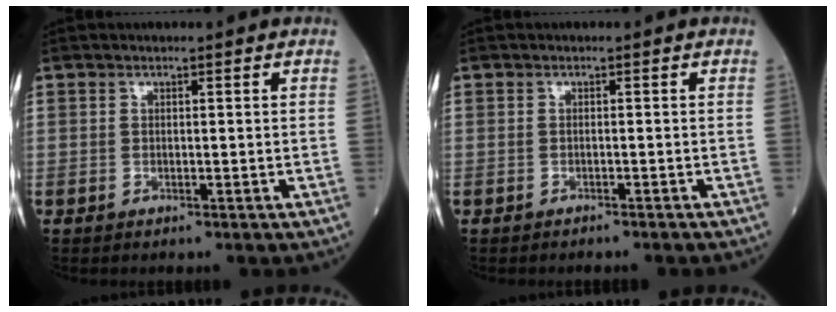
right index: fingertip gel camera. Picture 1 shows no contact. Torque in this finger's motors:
{"motor_torque": [0.02, 0.07, -0.03, 0.02]}